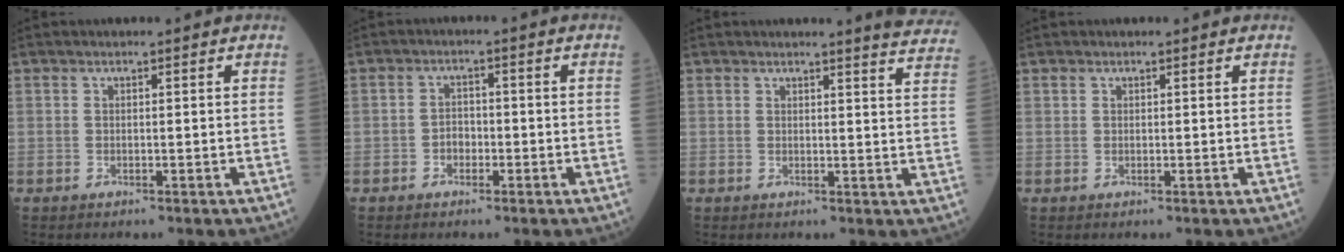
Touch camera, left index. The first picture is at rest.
{"total": 2.2, "force": [-0.9, 1.6, 1.3], "torque": [-0.020, 0.005, -0.017]}
{"total": 8.0, "force": [7.9, 0.0, 1.3], "torque": [-0.001, -0.060, 0.059]}
{"total": 0.5, "force": [0.4, 0.3, 0.0], "torque": [-0.003, 0.000, 0.007]}